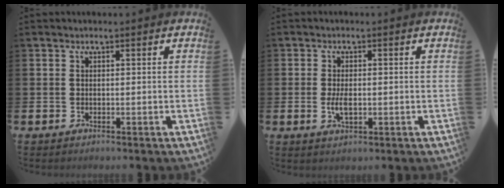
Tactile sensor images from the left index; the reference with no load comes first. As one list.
[{"total": 3.0, "force": [-0.2, 1.4, 2.7], "torque": [-0.043, -0.001, -0.006]}]